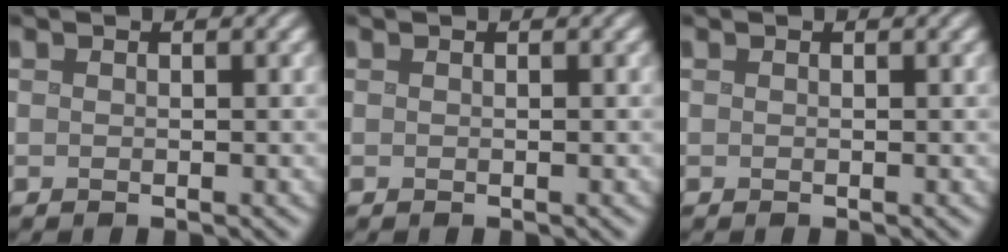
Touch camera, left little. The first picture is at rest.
{"total": 0.0}
{"total": 0.0}